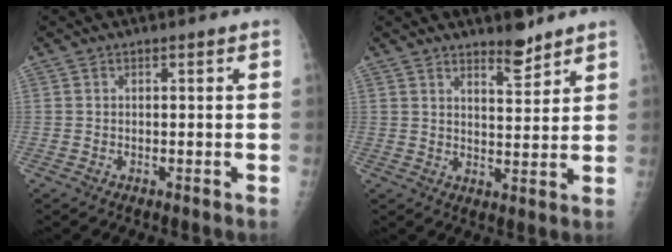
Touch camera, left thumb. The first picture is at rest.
{"total": 5.4, "force": [4.4, 1.5, 2.8], "torque": [-0.029, -0.037, 0.070]}